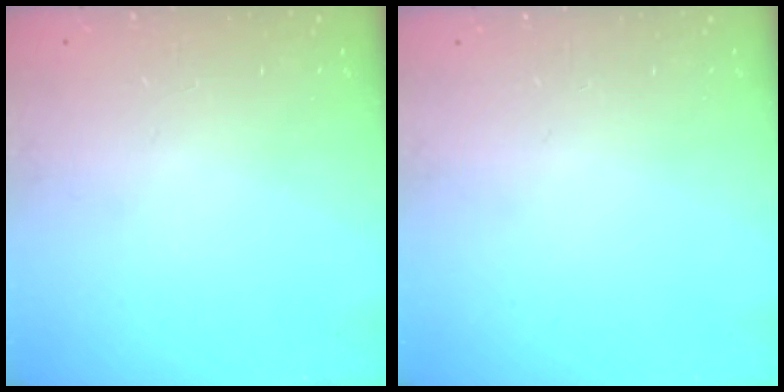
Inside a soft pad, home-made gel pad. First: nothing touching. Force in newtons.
{"total": 0.0}